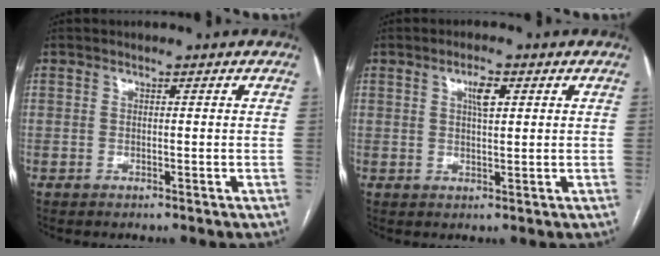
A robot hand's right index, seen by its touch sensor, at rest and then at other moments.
{"total": 3.1, "force": [1.2, 0.8, 2.7], "torque": [-0.048, 0.002, 0.021]}